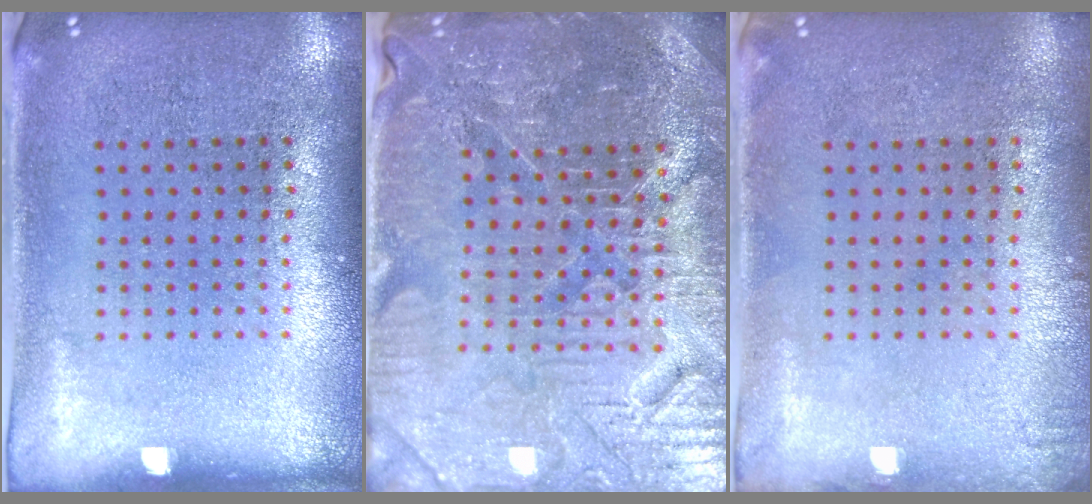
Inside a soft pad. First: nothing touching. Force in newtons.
{"total": 5.2, "press": 5.0, "slide": 1.4}
{"total": 0.7, "press": 0.7, "slide": 0.1}